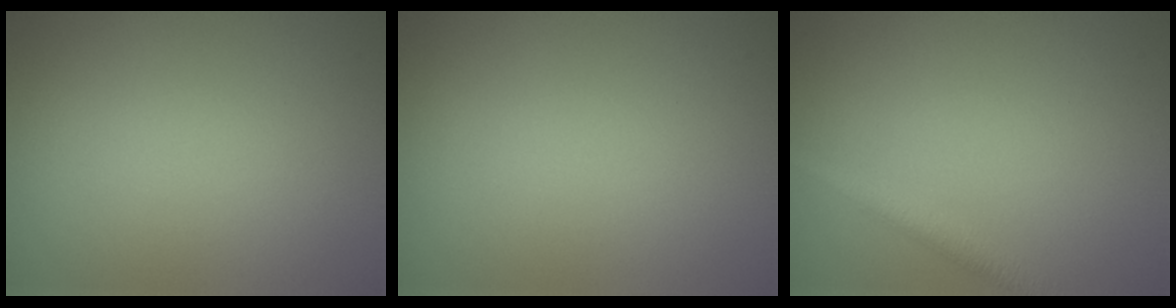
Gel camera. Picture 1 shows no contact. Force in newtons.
{"total": 0.0}
{"total": 2.4, "press": 2.4, "slide": 0.0}